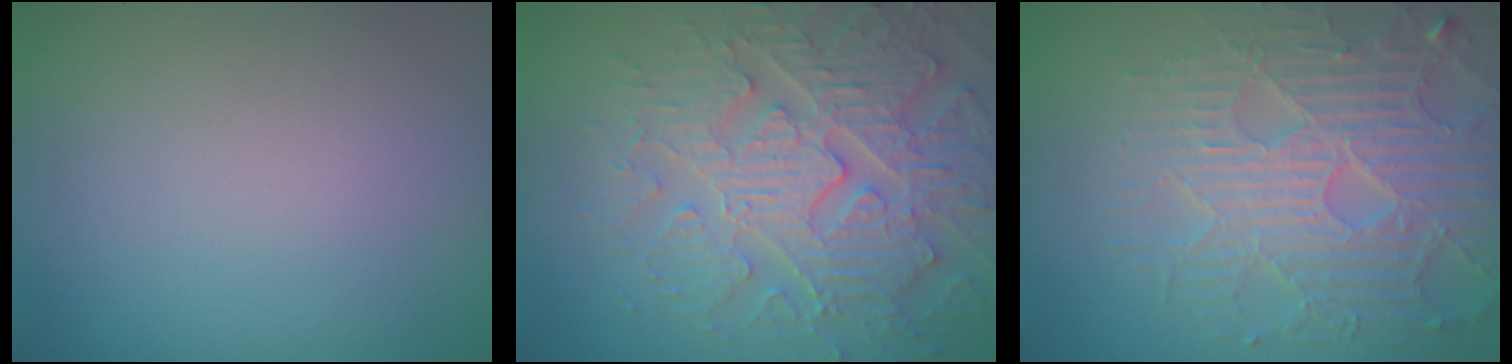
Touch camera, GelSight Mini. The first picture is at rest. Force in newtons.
{"total": 7.4, "press": 6.0, "slide": 4.3}
{"total": 6.9, "press": 5.5, "slide": 4.0}